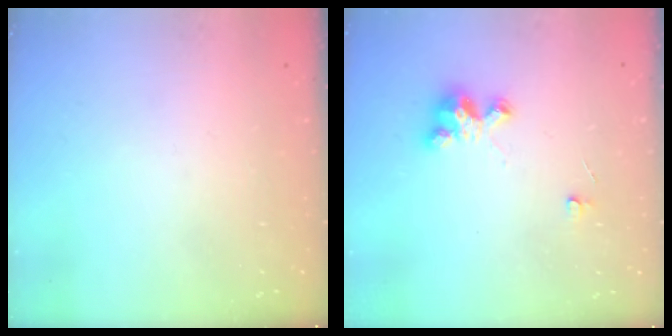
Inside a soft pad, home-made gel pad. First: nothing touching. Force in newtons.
{"total": 4.0, "press": 4.0, "slide": 0.2}